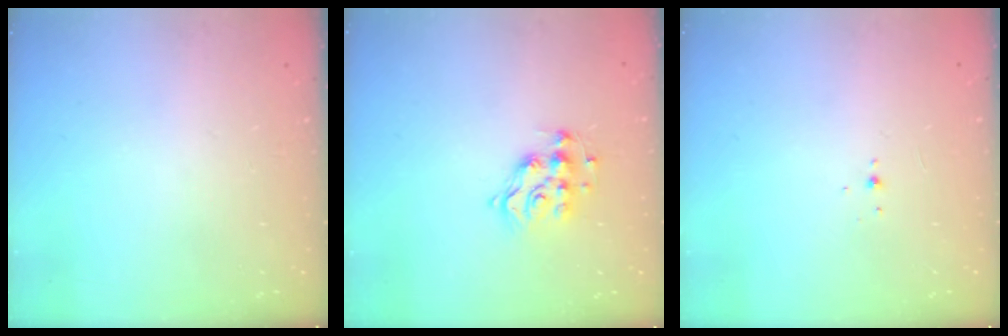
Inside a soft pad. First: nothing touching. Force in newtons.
{"total": 10.1, "press": 10.1, "slide": 0.6}
{"total": 2.1, "press": 1.9, "slide": 0.8}